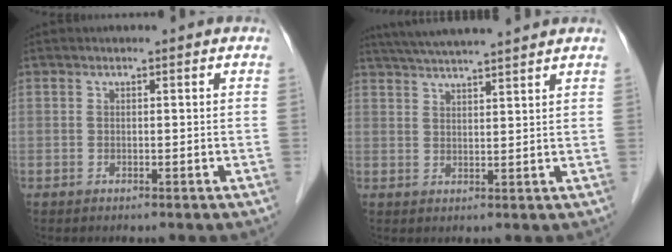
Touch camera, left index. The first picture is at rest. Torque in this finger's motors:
{"motor_torque": [0.17, -0.62, 0.32, 0.06]}